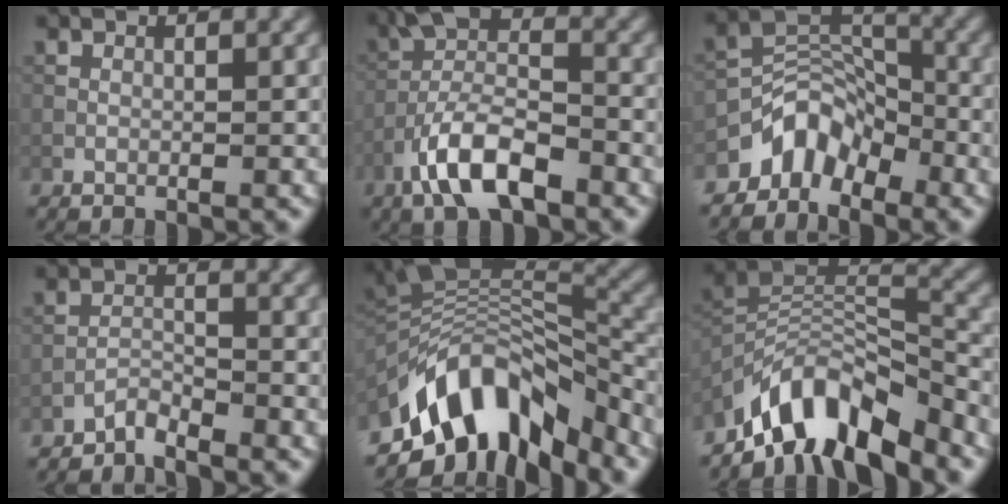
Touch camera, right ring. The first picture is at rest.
{"total": 8.1, "force": [-4.3, 3.2, 6.1], "torque": [-0.116, 0.011, -0.089]}
{"total": 4.6, "force": [-3.5, 2.6, 1.5], "torque": [-0.013, 0.010, -0.073]}
{"total": 1.7, "force": [-1.7, 0.1, 0.2], "torque": [-0.003, 0.008, -0.036]}
{"total": 11.3, "force": [-7.2, 5.1, 7.1], "torque": [-0.120, 0.015, -0.134]}
{"total": 9.1, "force": [-7.0, 3.1, 4.9], "torque": [-0.072, 0.001, -0.136]}